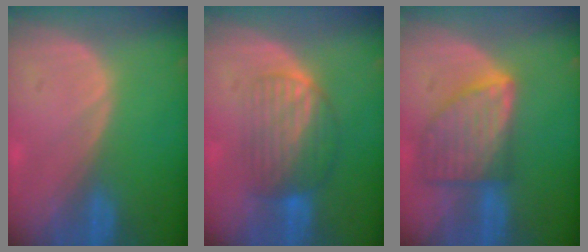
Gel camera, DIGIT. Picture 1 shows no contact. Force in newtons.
{"total": 6.7, "press": 6.5, "slide": 1.8}
{"total": 8.3, "press": 7.5, "slide": 3.6}